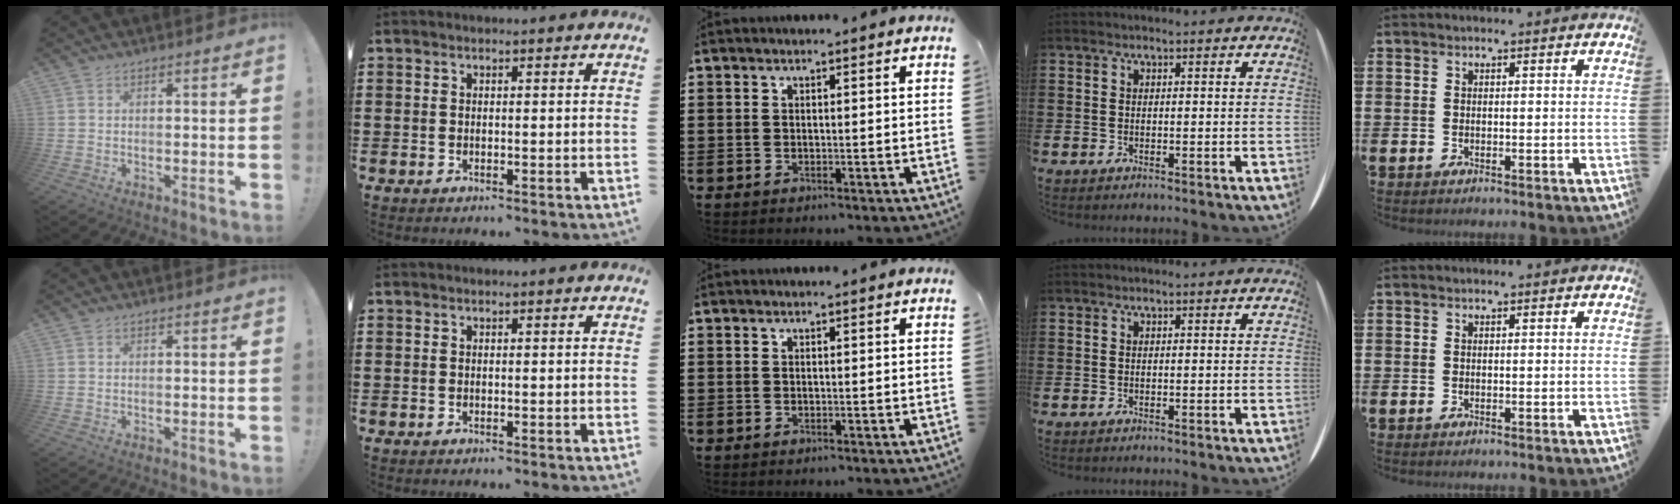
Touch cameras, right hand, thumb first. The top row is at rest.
{}